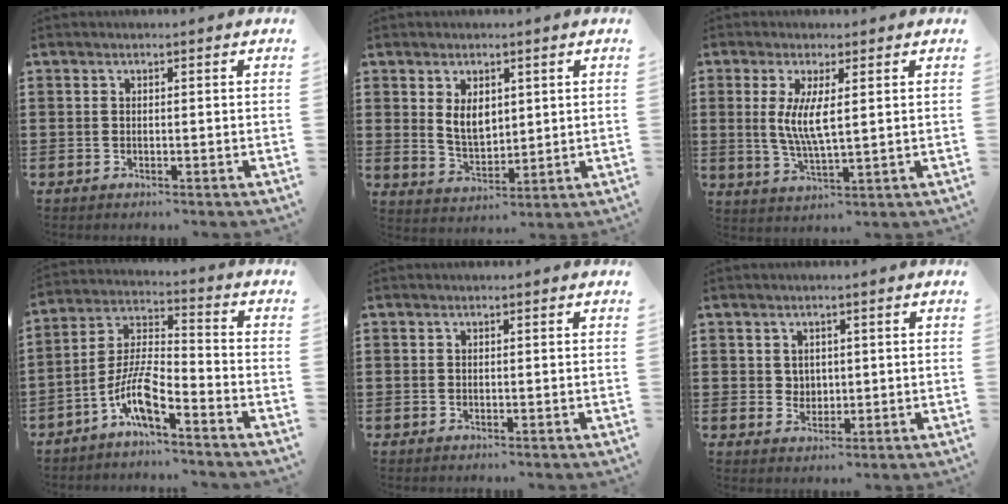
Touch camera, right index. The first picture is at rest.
{"total": 4.9, "force": [1.8, 2.9, 3.5], "torque": [-0.062, 0.001, 0.029]}
{"total": 5.7, "force": [1.0, 1.1, 5.5], "torque": [-0.109, -0.004, 0.018]}
{"total": 8.5, "force": [-5.5, 2.0, 6.2], "torque": [-0.143, -0.007, -0.110]}
{"total": 0.0}
{"total": 2.1, "force": [1.2, 1.7, 0.5], "torque": [-0.018, 0.007, 0.022]}